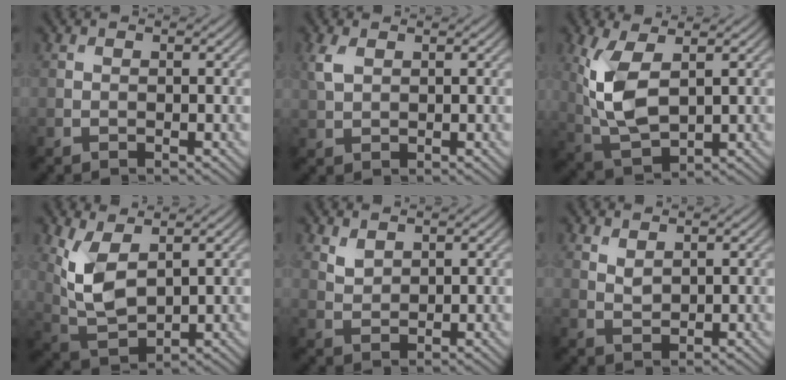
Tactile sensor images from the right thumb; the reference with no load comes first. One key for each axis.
{"total": 2.6, "fx": 1.1, "fy": 1.4, "fz": 1.8, "tx": -0.054, "ty": 0.004, "tz": 0.025}
{"total": 8.6, "fx": 1.9, "fy": 4.2, "fz": 7.3, "tx": -0.182, "ty": -0.002, "tz": 0.038}
{"total": 7.1, "fx": 2.7, "fy": 3.4, "fz": 5.6, "tx": -0.137, "ty": -0.006, "tz": 0.057}
{"total": 2.0, "fx": 1.5, "fy": 0.9, "fz": 0.9, "tx": -0.025, "ty": -0.003, "tz": 0.037}
{"total": 1.7, "fx": 1.3, "fy": 0.6, "fz": 0.9, "tx": -0.026, "ty": -0.003, "tz": 0.031}